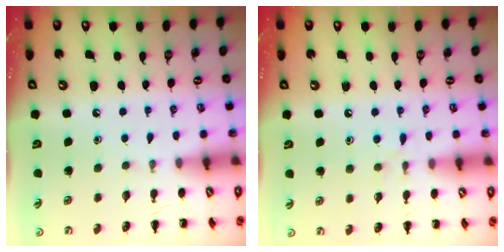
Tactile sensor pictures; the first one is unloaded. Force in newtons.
{"total": 6.0, "press": 5.6, "slide": 2.1}